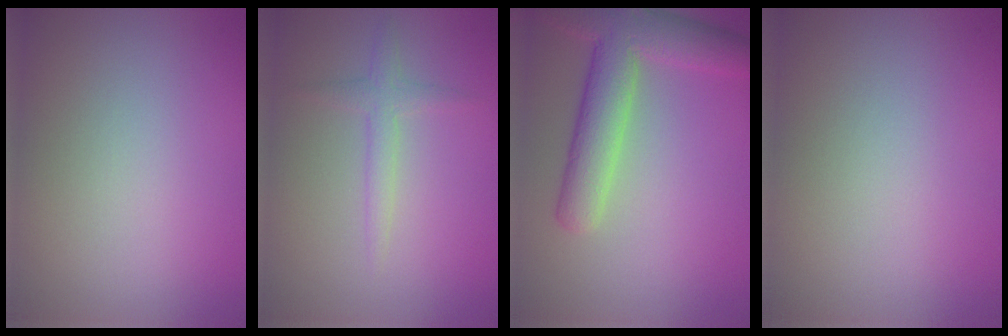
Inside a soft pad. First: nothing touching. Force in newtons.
{"total": 1.7, "press": 1.7, "slide": 0.0}
{"total": 6.5, "press": 6.5, "slide": 0.3}
{"total": 0.0}